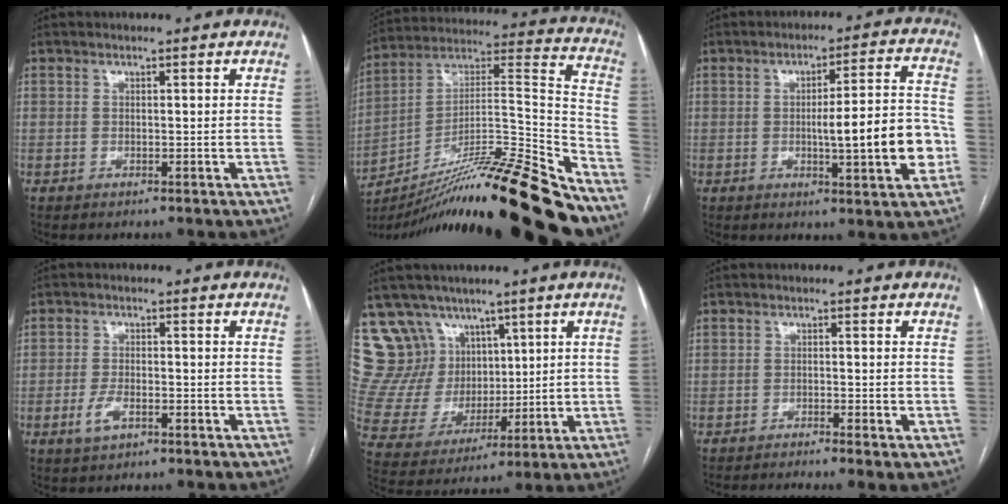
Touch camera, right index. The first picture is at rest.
{"total": 27.8, "force": [-21.5, 0.3, 17.7], "torque": [-0.246, -0.005, -0.360]}
{"total": 12.2, "force": [-2.3, 1.3, 11.9], "torque": [-0.167, 0.011, -0.030]}
{"total": 3.5, "force": [-1.8, 1.4, 2.7], "torque": [-0.059, 0.000, -0.033]}
{"total": 13.2, "force": [8.8, 9.5, 2.6], "torque": [-0.065, 0.044, 0.186]}
{"total": 5.1, "force": [-3.9, -0.4, 3.2], "torque": [-0.042, -0.001, -0.062]}